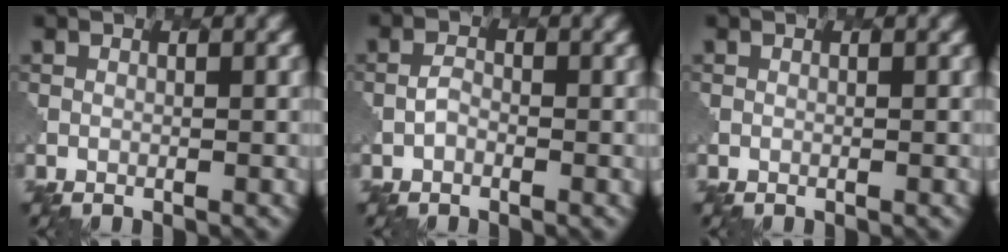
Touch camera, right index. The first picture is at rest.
{"total": 0.7, "force": [-0.3, 0.5, 0.3], "torque": [-0.009, 0.002, -0.008]}
{"total": 0.0}